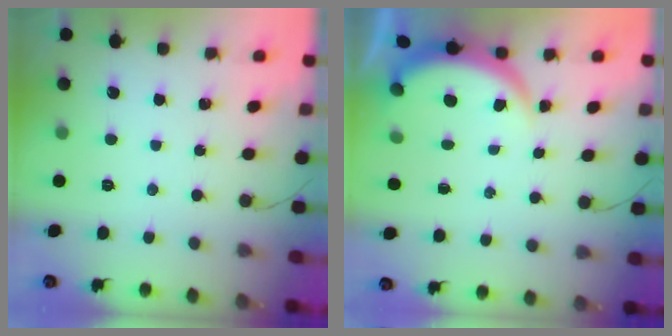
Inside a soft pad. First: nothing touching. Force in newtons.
{"total": 3.9, "press": 3.9, "slide": 0.1}